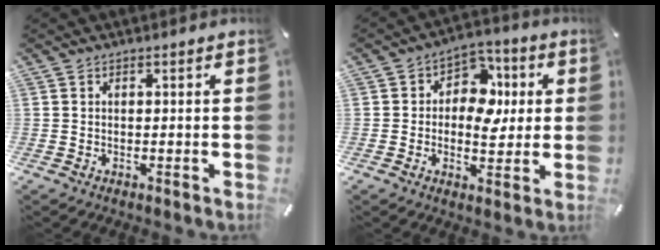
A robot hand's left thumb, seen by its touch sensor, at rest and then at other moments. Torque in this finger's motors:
{"motor_torque": [0.02, 0.50, 0.61, 0.12, 0.05]}